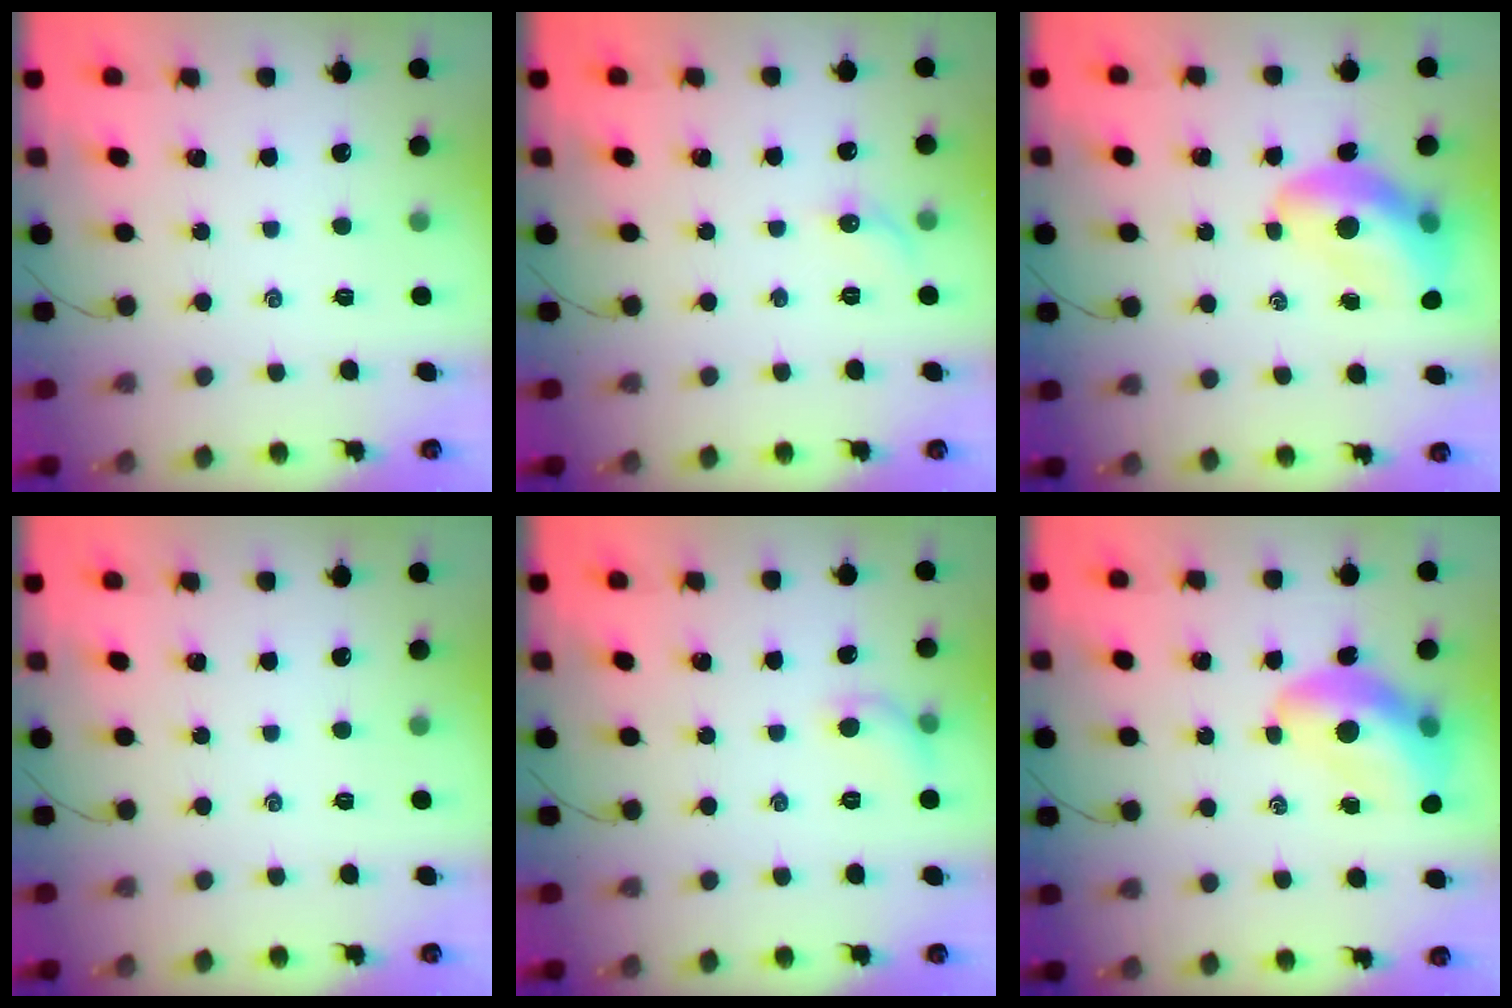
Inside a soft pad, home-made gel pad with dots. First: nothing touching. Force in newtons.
{"total": 5.3, "press": 5.1, "slide": 1.4}
{"total": 12.9, "press": 12.4, "slide": 3.4}
{"total": 0.0}
{"total": 5.6, "press": 5.4, "slide": 1.5}
{"total": 12.9, "press": 12.4, "slide": 3.4}